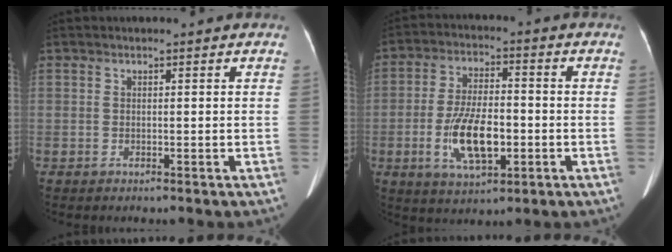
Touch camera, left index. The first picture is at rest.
{"total": 10.4, "force": [-2.7, 4.1, 9.1], "torque": [-0.183, 0.001, -0.044]}